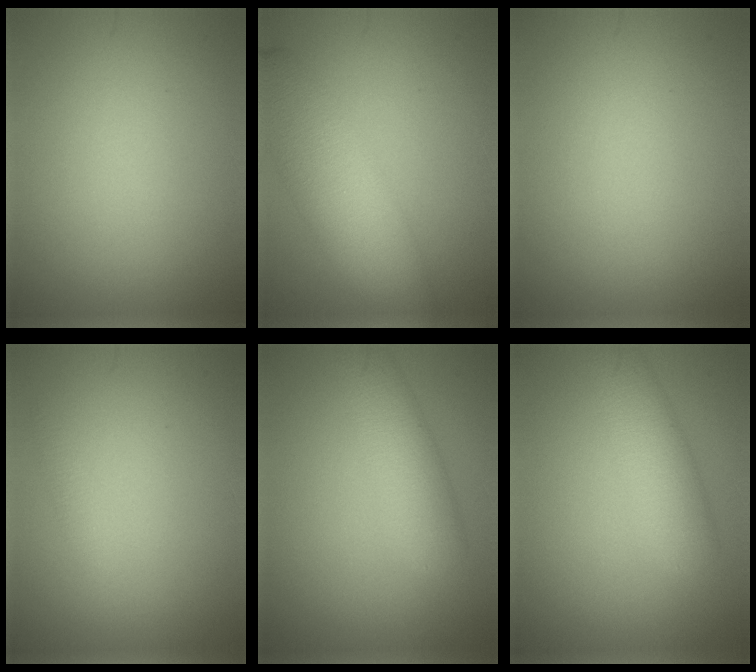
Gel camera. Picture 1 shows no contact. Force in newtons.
{"total": 8.3, "press": 8.3, "slide": 0.2}
{"total": 0.0}
{"total": 1.0, "press": 1.0, "slide": 0.0}
{"total": 4.2, "press": 4.2, "slide": 0.1}
{"total": 4.2, "press": 4.2, "slide": 0.1}